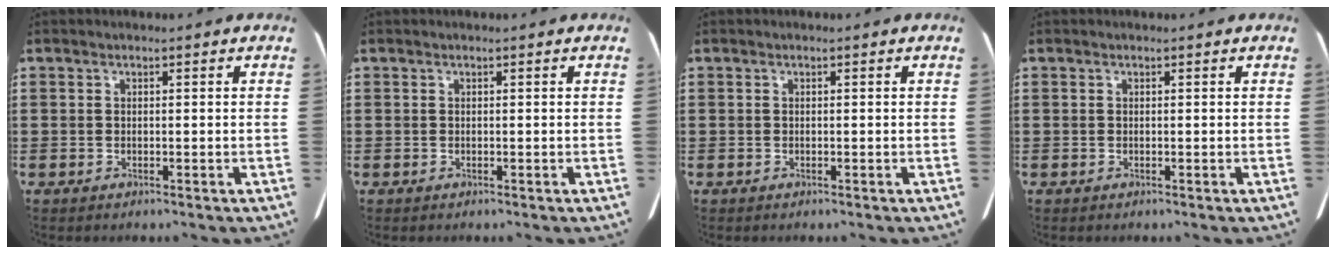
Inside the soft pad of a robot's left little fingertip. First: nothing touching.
{"total": 0.0}
{"total": 0.0}
{"total": 0.0}